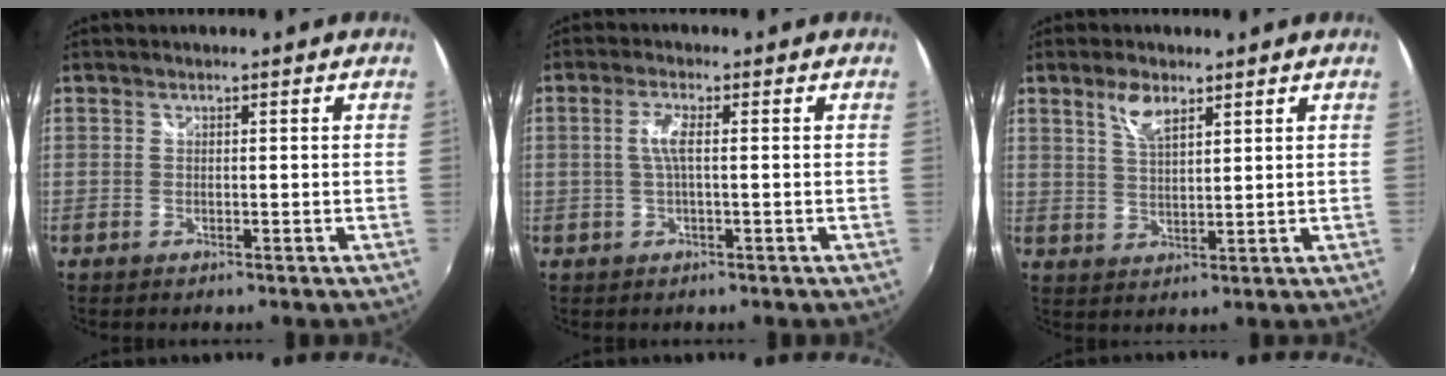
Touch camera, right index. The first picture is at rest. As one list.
[{"total": 3.1, "force": [0.0, 0.3, 3.1], "torque": [-0.064, 0.002, 0.001]}, {"total": 4.9, "force": [3.1, 1.8, 3.4], "torque": [-0.062, 0.004, 0.059]}]